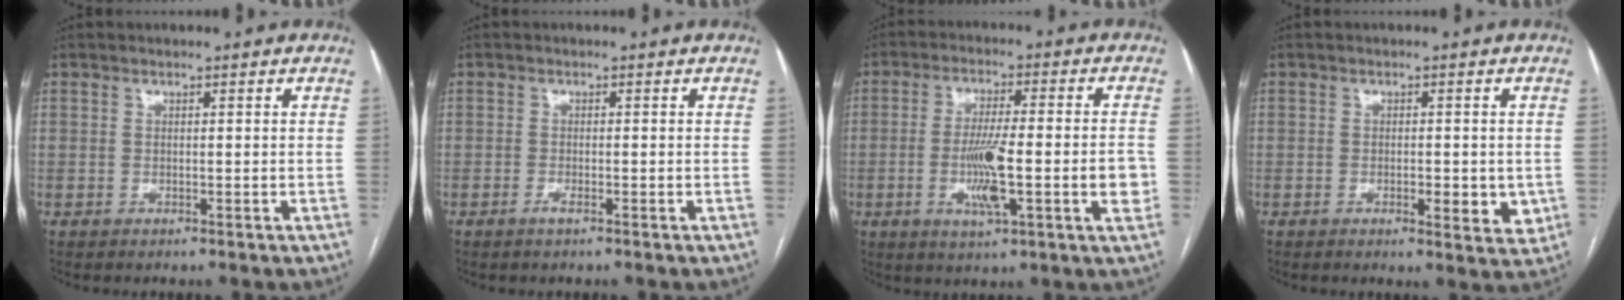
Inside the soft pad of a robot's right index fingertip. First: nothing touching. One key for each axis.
{"total": 1.1, "fx": -0.7, "fy": 0.0, "fz": 0.8, "tx": -0.016, "ty": -0.001, "tz": -0.015}
{"total": 11.8, "fx": -2.4, "fy": 1.5, "fz": 11.5, "tx": -0.195, "ty": 0.001, "tz": -0.038}
{"total": 4.7, "fx": -1.1, "fy": 1.8, "fz": 4.2, "tx": -0.053, "ty": -0.005, "tz": -0.013}